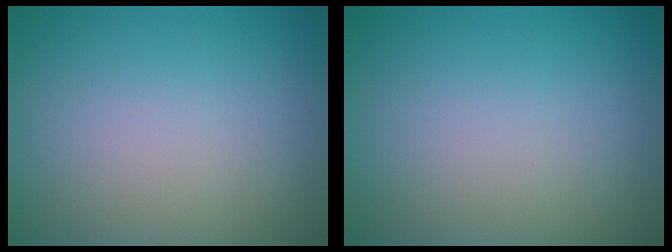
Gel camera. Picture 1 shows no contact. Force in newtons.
{"total": 0.0}